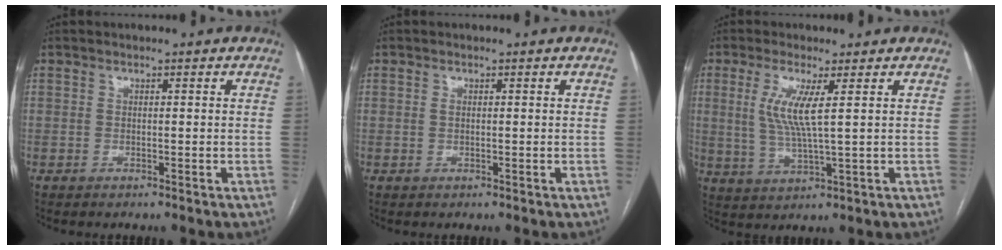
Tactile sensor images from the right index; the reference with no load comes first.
{"total": 0.5, "force": [0.1, 0.3, 0.4], "torque": [-0.010, 0.000, 0.001]}
{"total": 6.3, "force": [1.7, 0.1, 6.1], "torque": [-0.134, -0.005, 0.037]}